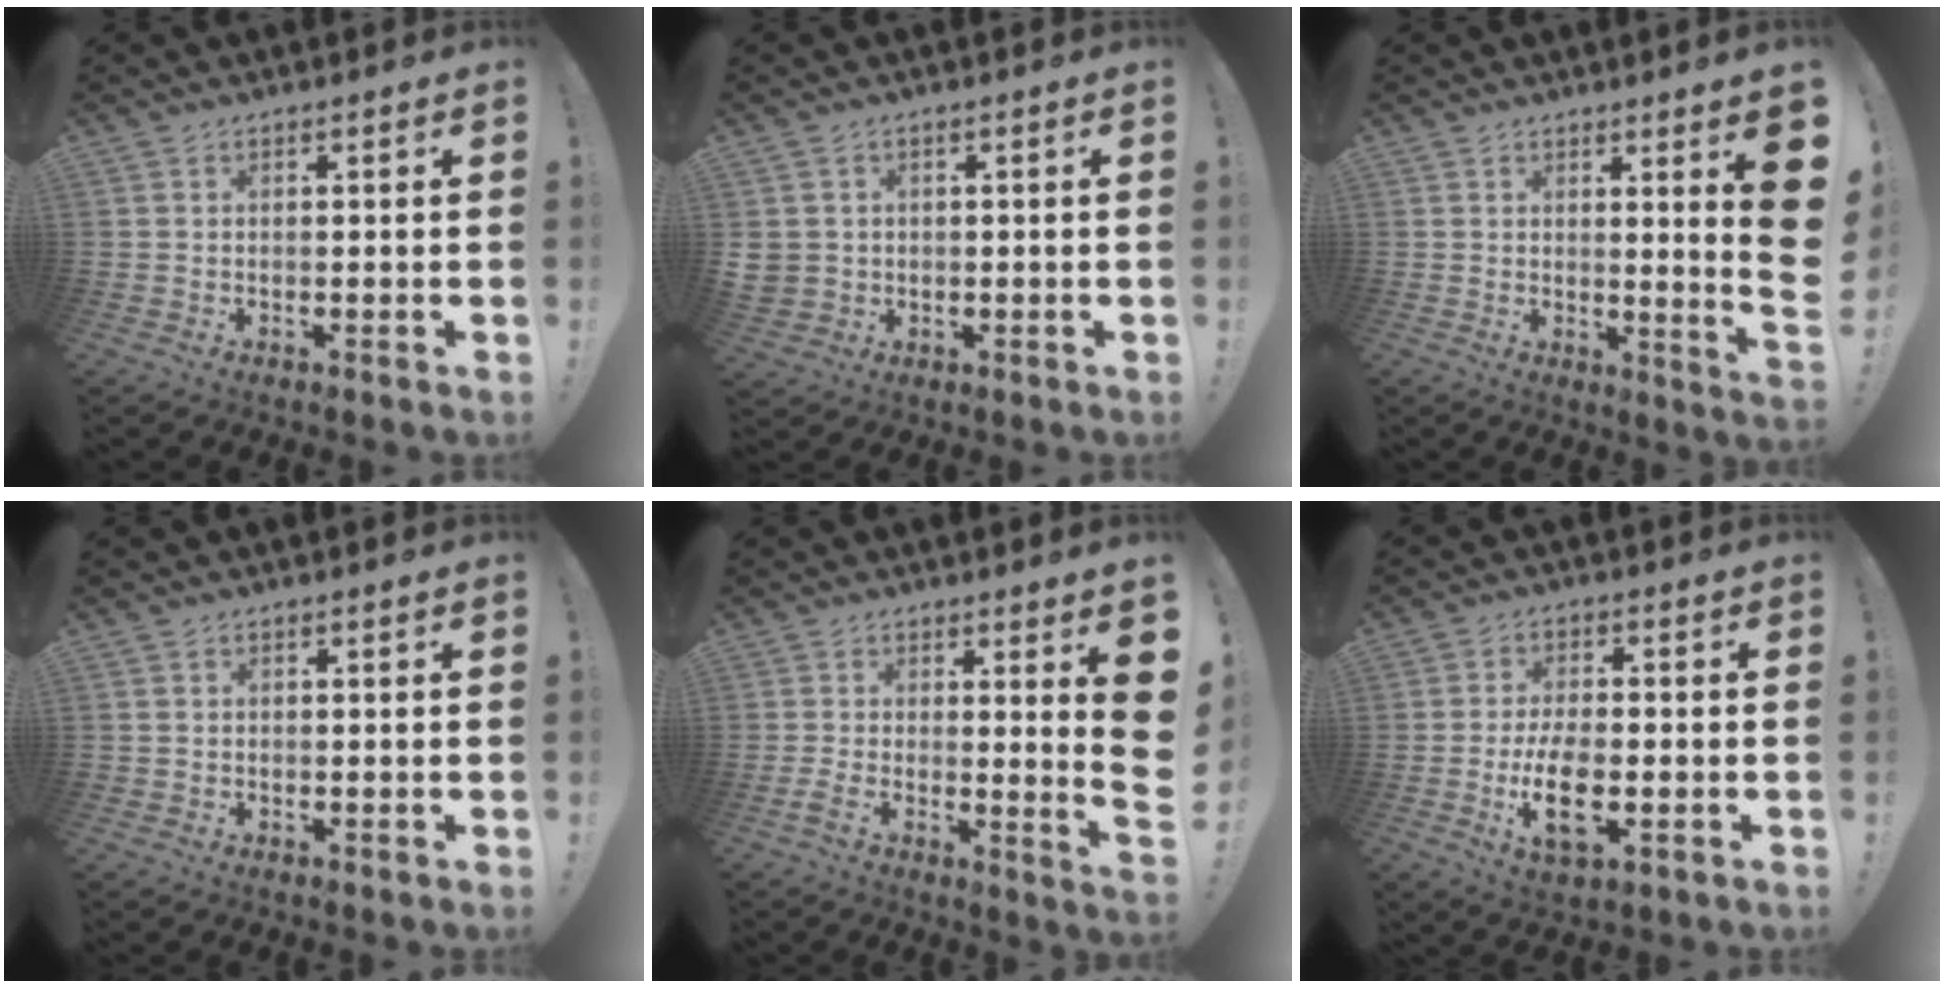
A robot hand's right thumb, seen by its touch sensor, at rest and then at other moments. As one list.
[{"total": 3.8, "force": [0.6, 3.6, 1.0], "torque": [-0.035, -0.002, 0.014]}, {"total": 9.2, "force": [2.6, -0.5, 8.8], "torque": [-0.115, -0.039, 0.036]}, {"total": 0.9, "force": [-0.5, 0.8, 0.0], "torque": [-0.004, 0.005, -0.008]}, {"total": 8.2, "force": [1.1, 0.4, 8.1], "torque": [-0.103, -0.035, 0.018]}, {"total": 10.6, "force": [-3.0, 5.3, 8.6], "torque": [-0.150, -0.003, -0.050]}]